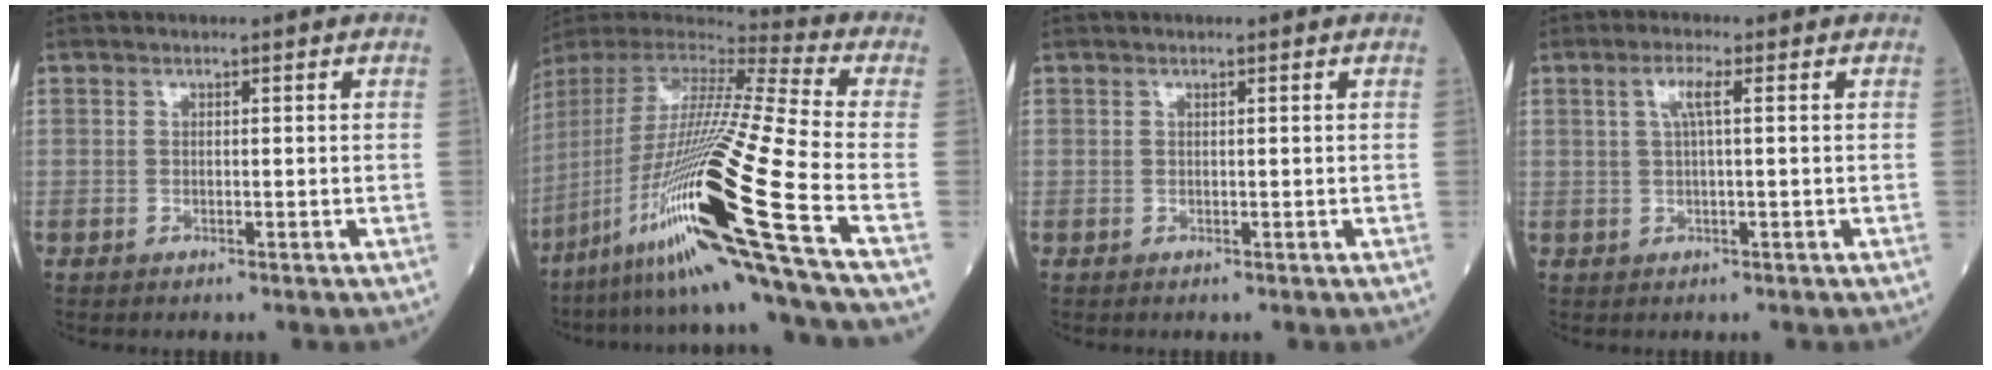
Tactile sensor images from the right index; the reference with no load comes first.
{"total": 30.1, "force": [-13.1, -0.5, 27.1], "torque": [-0.509, -0.050, -0.242]}
{"total": 0.0}
{"total": 2.9, "force": [0.8, 0.1, 2.8], "torque": [-0.060, 0.009, 0.017]}